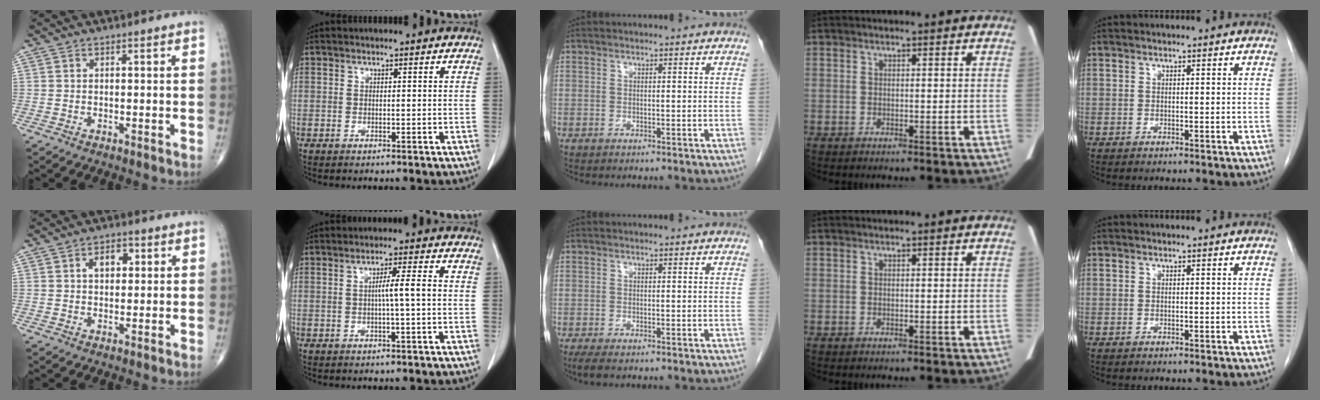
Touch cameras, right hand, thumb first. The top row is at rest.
{"thumb": {"total": 4.7, "force": [1.4, 3.1, 3.3], "torque": [-0.035, 0.004, 0.018]}, "index": {"total": 3.8, "force": [-0.2, -0.3, 3.8], "torque": [-0.065, 0.005, -0.003]}, "middle": {"total": 2.8, "force": [-2.1, 0.3, 1.8], "torque": [-0.030, -0.009, -0.033]}}